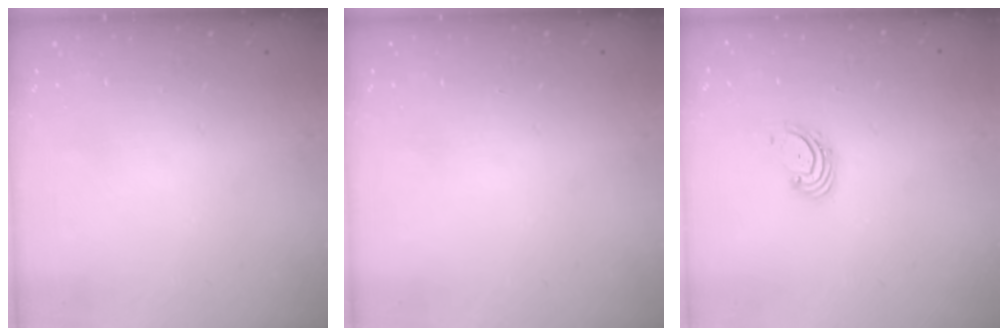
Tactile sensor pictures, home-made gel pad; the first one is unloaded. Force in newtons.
{"total": 0.0}
{"total": 1.8, "press": 1.7, "slide": 0.7}